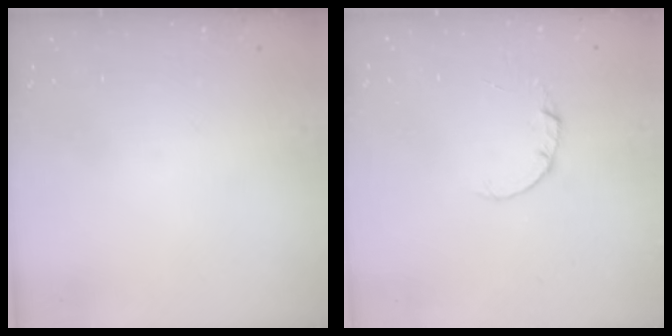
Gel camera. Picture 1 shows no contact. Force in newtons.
{"total": 2.0, "press": 2.0, "slide": 0.2}